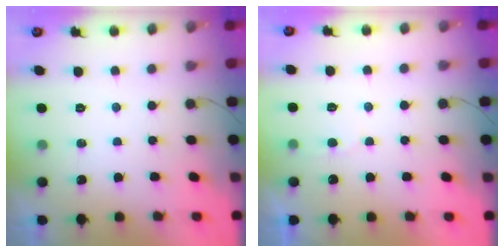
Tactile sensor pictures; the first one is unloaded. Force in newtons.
{"total": 2.9, "press": 2.8, "slide": 0.3}